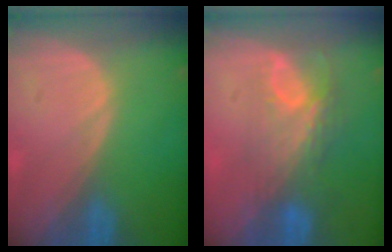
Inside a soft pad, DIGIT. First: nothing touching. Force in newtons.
{"total": 7.8, "press": 6.8, "slide": 3.8}